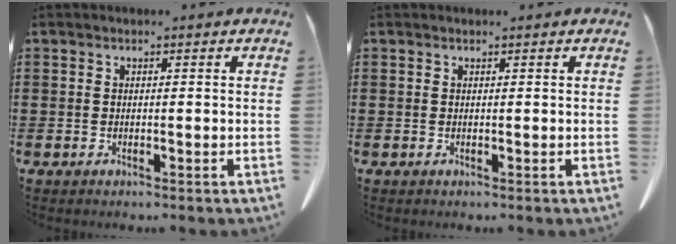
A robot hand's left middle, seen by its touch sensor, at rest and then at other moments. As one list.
[{"total": 0.0}]